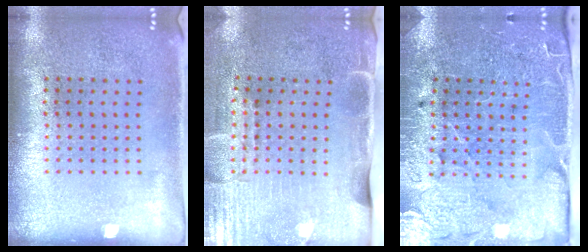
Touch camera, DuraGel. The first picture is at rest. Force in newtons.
{"total": 4.4, "press": 3.7, "slide": 2.4}
{"total": 3.6, "press": 3.5, "slide": 0.6}